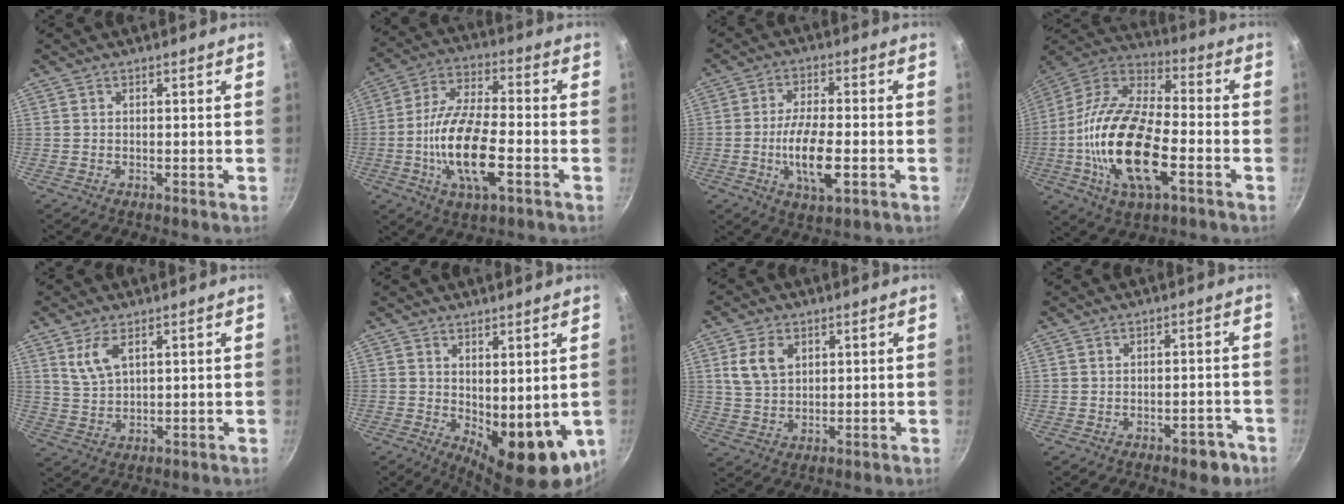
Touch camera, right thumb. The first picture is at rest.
{"total": 16.2, "force": [-4.2, 6.2, 14.4], "torque": [-0.277, 0.021, -0.077]}
{"total": 10.4, "force": [-2.5, 3.9, 9.4], "torque": [-0.170, 0.004, -0.044]}
{"total": 23.3, "force": [-5.7, 10.4, 20.1], "torque": [-0.400, 0.019, -0.101]}
{"total": 5.2, "force": [2.6, 2.4, 3.8], "torque": [-0.076, -0.012, 0.061]}
{"total": 14.0, "force": [-2.4, 5.9, 12.4], "torque": [-0.149, -0.026, -0.012]}
{"total": 6.9, "force": [2.5, 4.7, 4.4], "torque": [-0.074, -0.006, 0.053]}
{"total": 4.5, "force": [-2.8, 2.0, 2.8], "torque": [-0.021, 0.019, -0.033]}